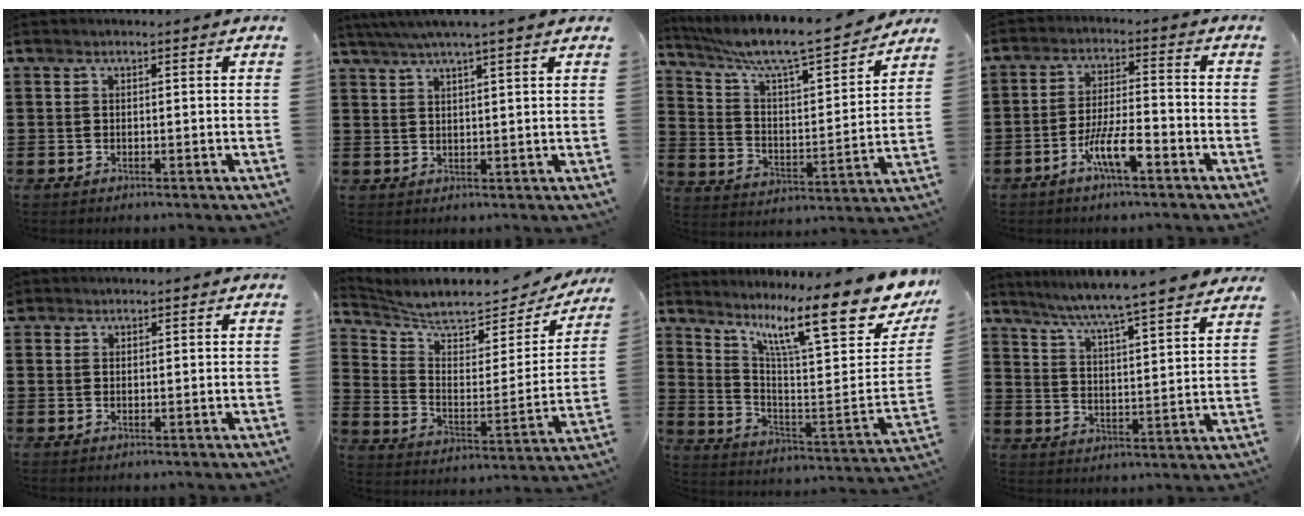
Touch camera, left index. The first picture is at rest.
{"total": 3.6, "force": [3.0, -0.5, 2.0], "torque": [-0.046, -0.003, 0.053]}
{"total": 7.8, "force": [6.7, 0.7, 4.0], "torque": [-0.107, -0.052, 0.109]}
{"total": 7.0, "force": [-3.8, 1.5, 5.8], "torque": [-0.120, -0.001, -0.073]}
{"total": 1.1, "force": [0.9, 0.6, 0.0], "torque": [-0.004, 0.003, 0.018]}
{"total": 6.0, "force": [5.3, 1.3, 2.4], "torque": [-0.077, -0.038, 0.087]}
{"total": 15.2, "force": [9.6, 2.3, 11.6], "torque": [-0.214, -0.063, 0.151]}
{"total": 5.8, "force": [5.3, -1.2, 2.1], "torque": [-0.064, -0.046, 0.083]}